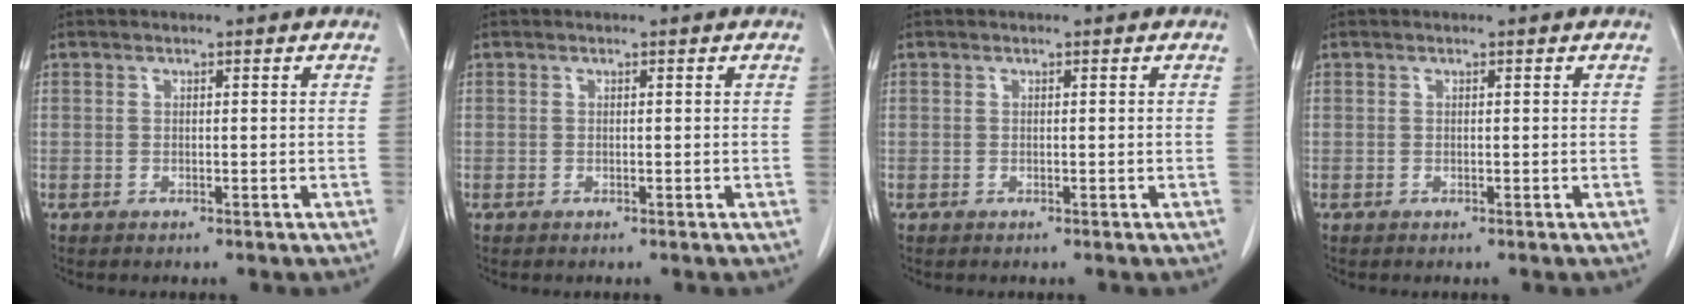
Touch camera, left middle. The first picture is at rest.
{"total": 0.0}
{"total": 0.0}
{"total": 0.0}